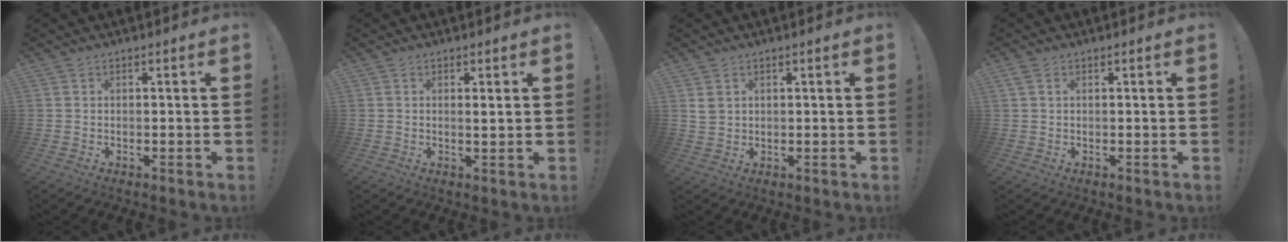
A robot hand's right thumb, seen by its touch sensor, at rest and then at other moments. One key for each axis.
{"total": 1.2, "fx": 0.4, "fy": 0.1, "fz": 1.1, "tx": -0.011, "ty": -0.007, "tz": 0.004}
{"total": 2.9, "fx": 1.5, "fy": 2.1, "fz": 1.2, "tx": -0.011, "ty": -0.007, "tz": 0.029}
{"total": 0.9, "fx": 0.4, "fy": 0.3, "fz": 0.8, "tx": -0.024, "ty": 0.004, "tz": 0.009}